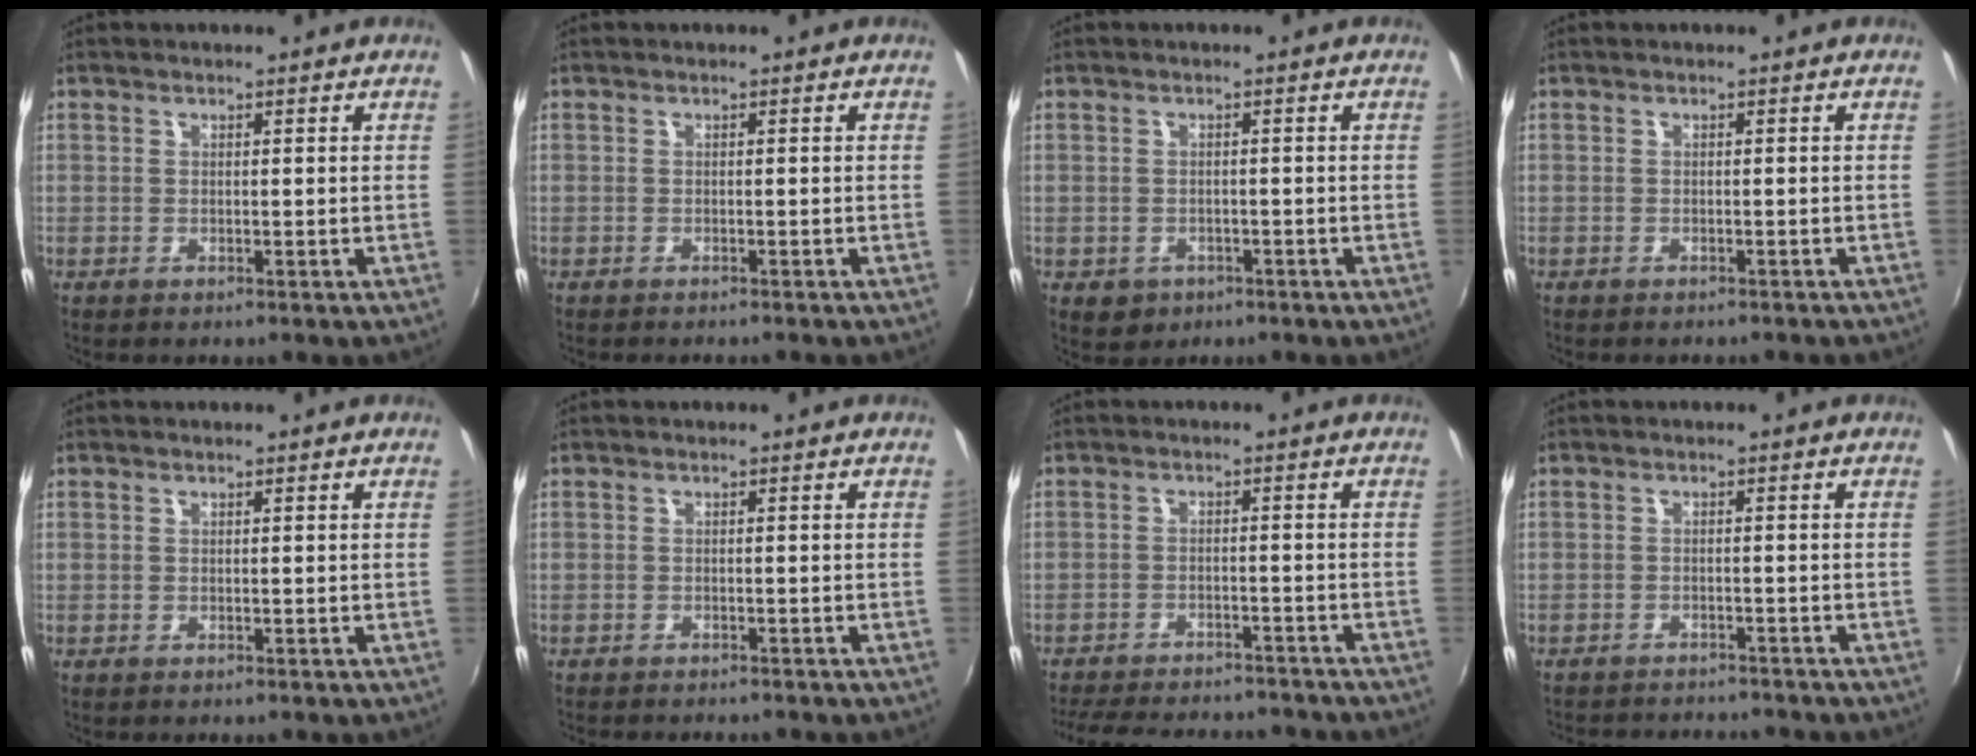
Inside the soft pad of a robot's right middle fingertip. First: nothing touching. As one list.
[{"total": 1.1, "force": [-1.1, 0.1, 0.3], "torque": [-0.008, -0.008, -0.018]}, {"total": 3.6, "force": [-1.5, 3.0, 1.3], "torque": [-0.031, -0.004, -0.017]}, {"total": 2.5, "force": [-2.3, 0.6, 0.9], "torque": [-0.023, -0.012, -0.031]}, {"total": 0.0}, {"total": 2.9, "force": [-2.7, 0.4, 0.9], "torque": [-0.026, -0.013, -0.043]}, {"total": 17.7, "force": [-15.5, 4.9, 7.1], "torque": [-0.154, -0.010, -0.212]}, {"total": 9.1, "force": [-8.5, 1.8, 2.8], "torque": [-0.071, -0.009, -0.121]}]